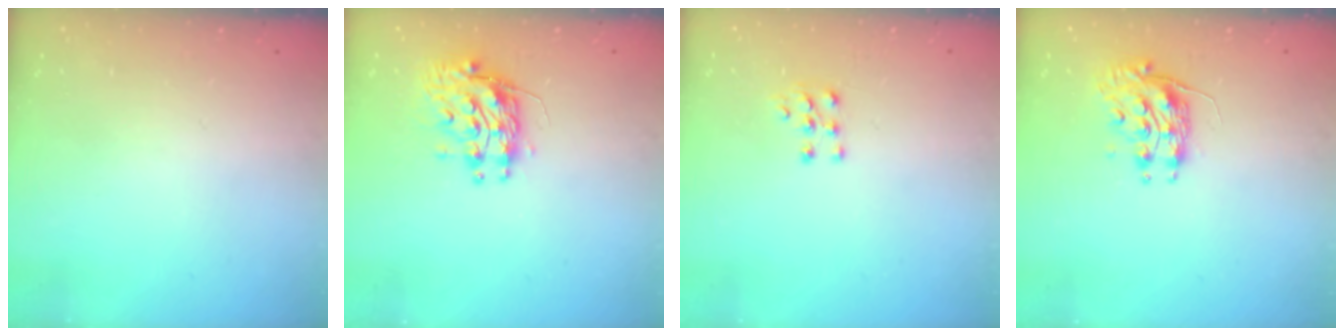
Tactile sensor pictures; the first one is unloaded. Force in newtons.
{"total": 10.6, "press": 10.5, "slide": 0.8}
{"total": 5.3, "press": 5.3, "slide": 0.4}
{"total": 8.8, "press": 8.8, "slide": 0.0}